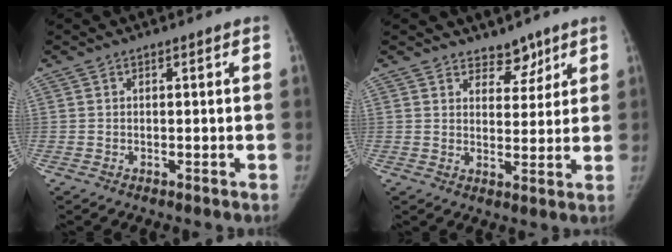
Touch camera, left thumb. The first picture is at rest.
{"total": 4.6, "force": [3.7, 2.5, 1.0], "torque": [0.015, -0.028, 0.058]}